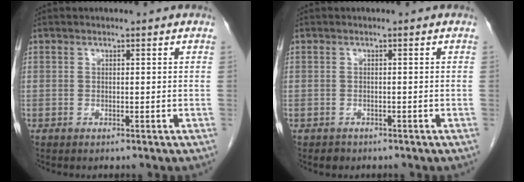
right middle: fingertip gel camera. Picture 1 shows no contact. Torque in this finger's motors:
{"motor_torque": [0.18, 0.03, -0.01, -0.01]}